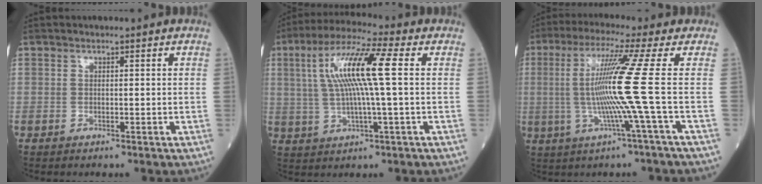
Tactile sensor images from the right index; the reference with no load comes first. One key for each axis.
{"total": 12.1, "fx": 2.1, "fy": 0.3, "fz": 11.9, "tx": -0.237, "ty": 0.019, "tz": 0.035}
{"total": 10.8, "fx": -0.6, "fy": -3.2, "fz": 10.4, "tx": -0.203, "ty": -0.003, "tz": -0.006}